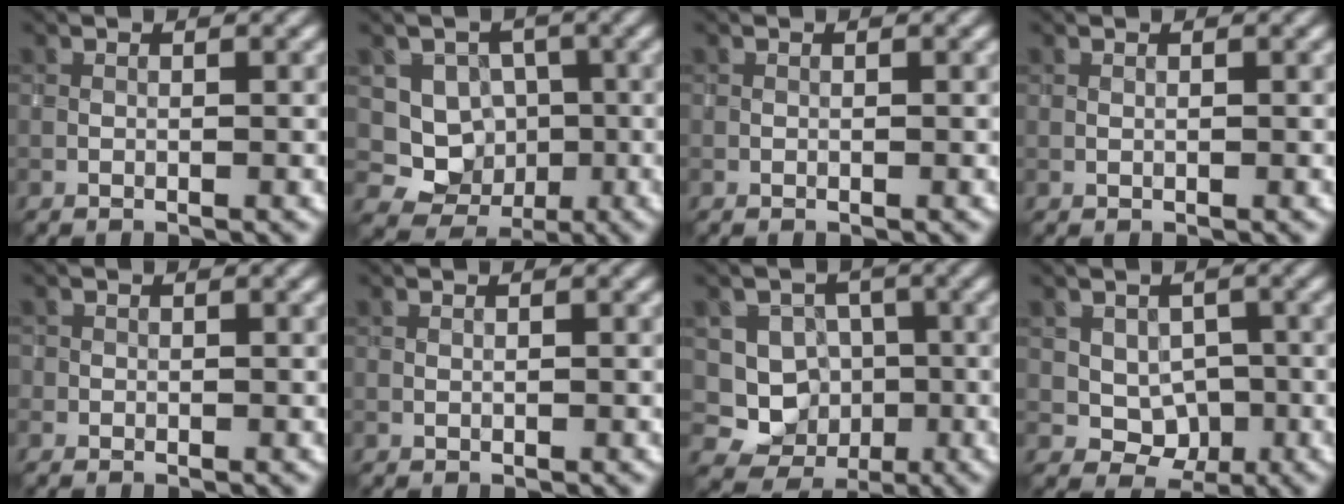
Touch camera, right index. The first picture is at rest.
{"total": 5.6, "force": [0.0, 5.4, 1.6], "torque": [-0.001, 0.007, -0.018]}
{"total": 0.0}
{"total": 0.0}
{"total": 0.6, "force": [-0.3, 0.5, 0.1], "torque": [0.003, -0.002, -0.005]}
{"total": 0.0}
{"total": 6.0, "force": [-0.4, 5.8, 1.8], "torque": [0.000, 0.008, -0.029]}
{"total": 2.9, "force": [0.2, 2.5, 1.4], "torque": [-0.012, -0.003, 0.006]}